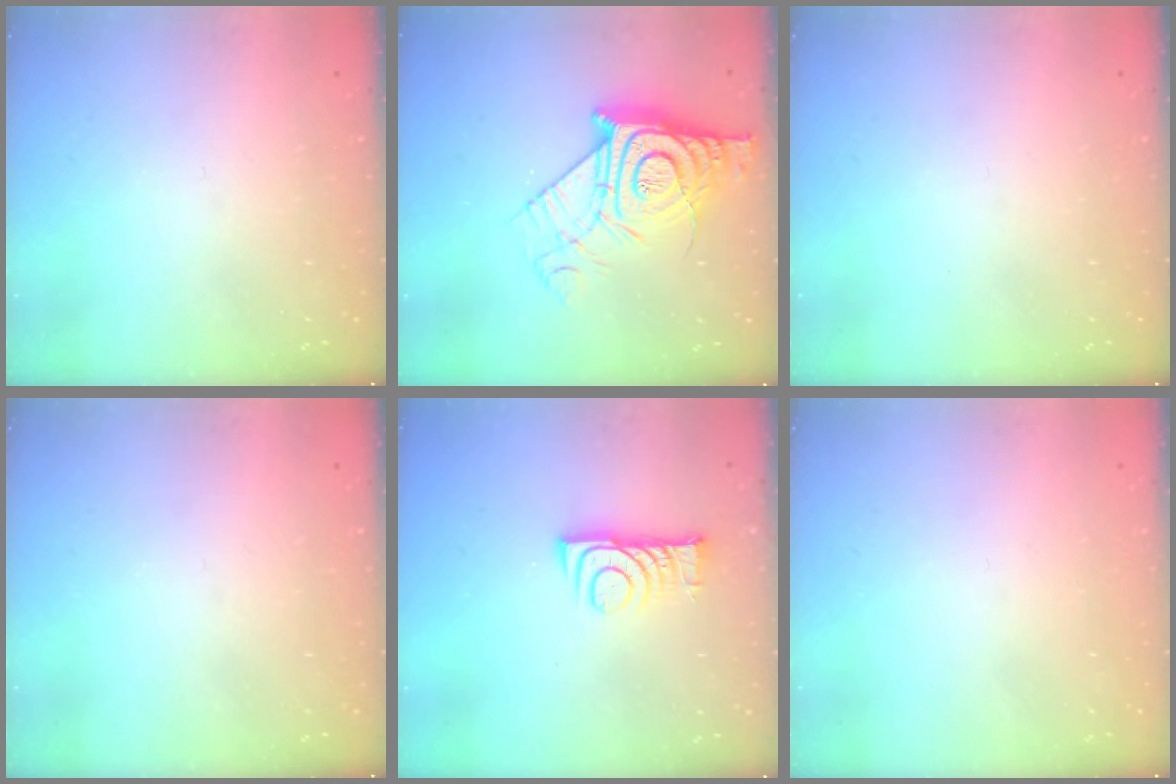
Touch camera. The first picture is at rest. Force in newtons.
{"total": 16.2, "press": 16.1, "slide": 1.3}
{"total": 0.0}
{"total": 0.0}
{"total": 8.1, "press": 8.1, "slide": 0.9}
{"total": 1.5, "press": 1.5, "slide": 0.1}